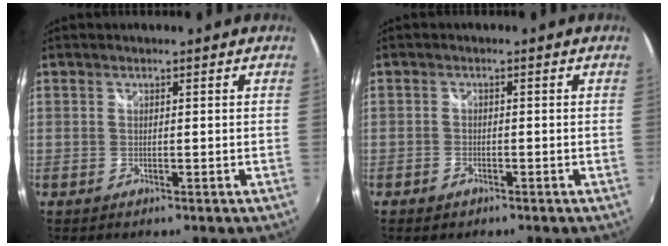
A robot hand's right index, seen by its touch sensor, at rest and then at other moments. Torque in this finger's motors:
{"motor_torque": [0.22, -0.17, 0.11, -0.01]}